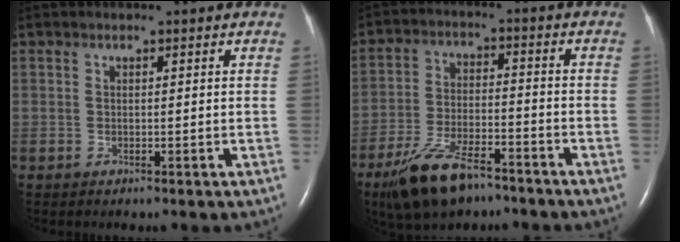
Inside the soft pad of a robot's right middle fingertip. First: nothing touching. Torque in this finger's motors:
{"motor_torque": [1.04, -1.04, 0.20, 0.13]}